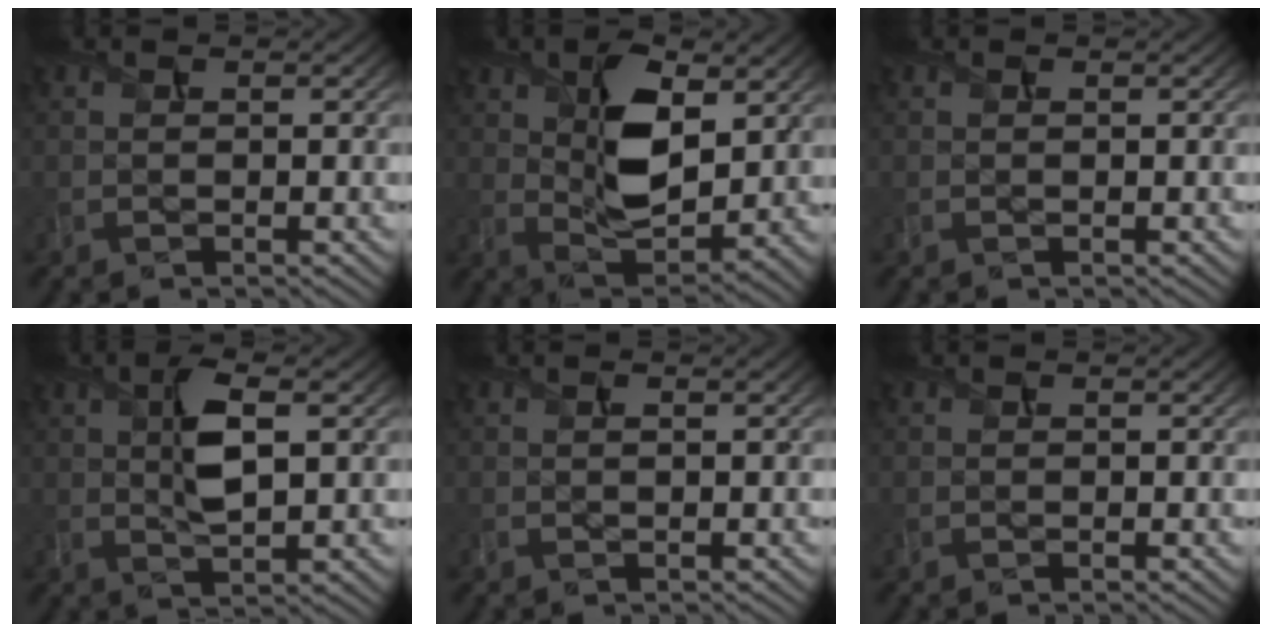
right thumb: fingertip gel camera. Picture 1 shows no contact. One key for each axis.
{"total": 9.8, "fx": 3.0, "fy": 5.0, "fz": 7.9, "tx": -0.157, "ty": -0.007, "tz": 0.055}
{"total": 0.0}
{"total": 5.6, "fx": 1.2, "fy": 2.0, "fz": 5.1, "tx": -0.101, "ty": 0.000, "tz": 0.024}
{"total": 0.6, "fx": 0.1, "fy": 0.1, "fz": 0.5, "tx": -0.012, "ty": 0.001, "tz": 0.002}
{"total": 0.0}